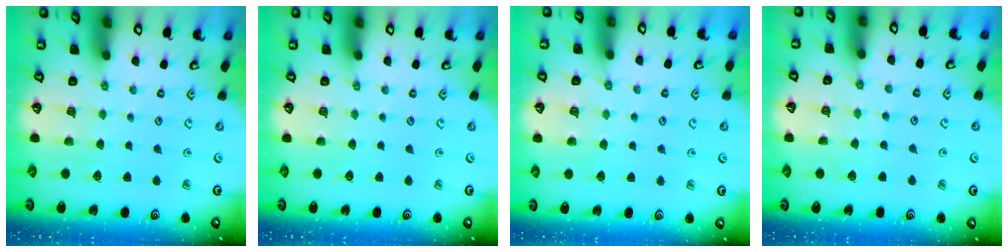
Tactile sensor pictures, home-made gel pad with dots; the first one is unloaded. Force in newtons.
{"total": 0.0}
{"total": 2.5, "press": 2.4, "slide": 0.4}
{"total": 3.0, "press": 3.0, "slide": 0.3}